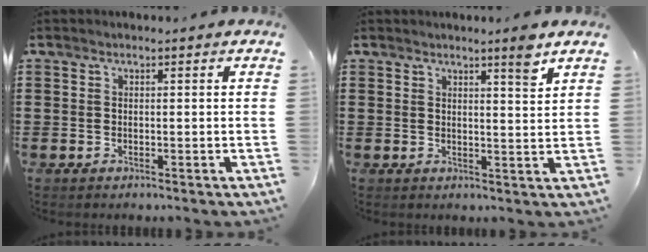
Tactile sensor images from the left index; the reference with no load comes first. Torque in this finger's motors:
{"motor_torque": [0.48, -0.52, 0.24, 0.05]}